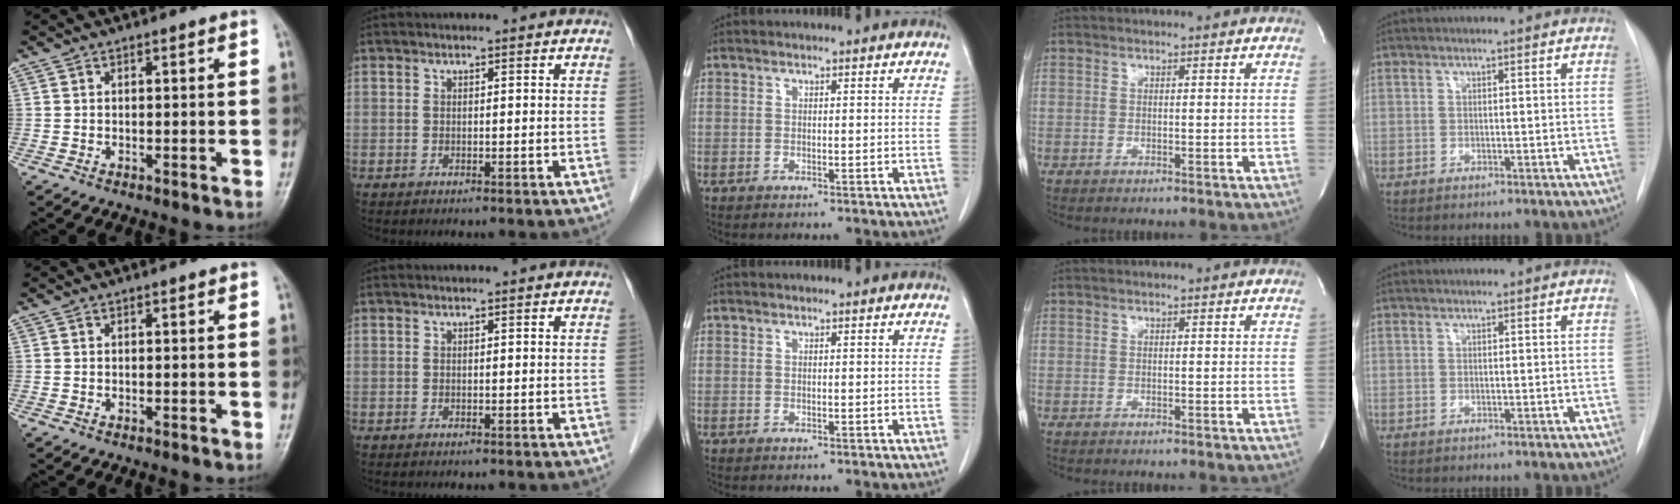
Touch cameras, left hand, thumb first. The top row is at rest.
{}